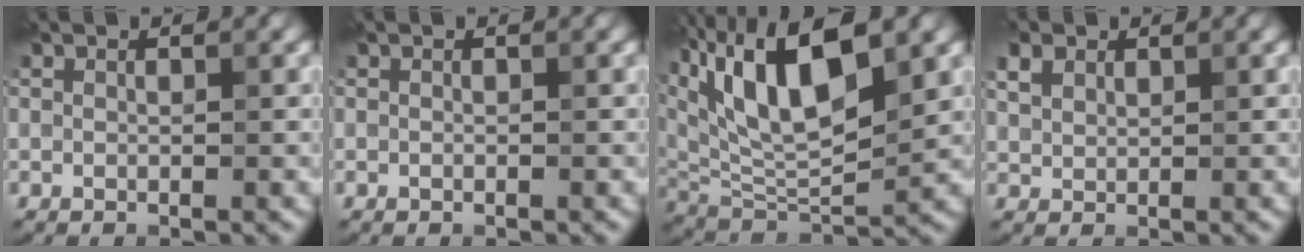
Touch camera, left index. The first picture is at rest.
{"total": 0.0}
{"total": 13.2, "force": [5.0, 5.2, 11.0], "torque": [-0.193, 0.015, 0.081]}
{"total": 2.3, "force": [1.3, 1.6, 1.1], "torque": [-0.029, 0.008, 0.027]}